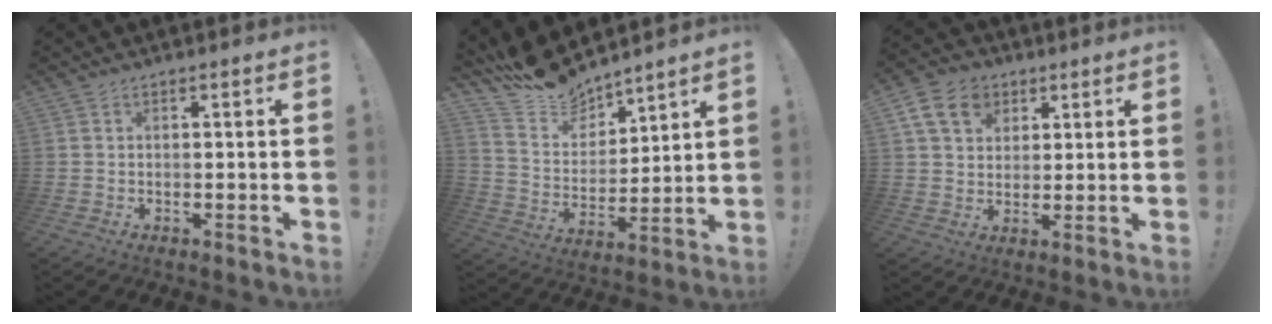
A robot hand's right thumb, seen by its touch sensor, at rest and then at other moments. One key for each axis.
{"total": 11.9, "fx": 11.2, "fy": 3.8, "fz": 1.0, "tx": -0.045, "ty": -0.103, "tz": 0.209}
{"total": 12.1, "fx": 5.1, "fy": 9.4, "fz": 5.6, "tx": -0.082, "ty": -0.017, "tz": 0.101}